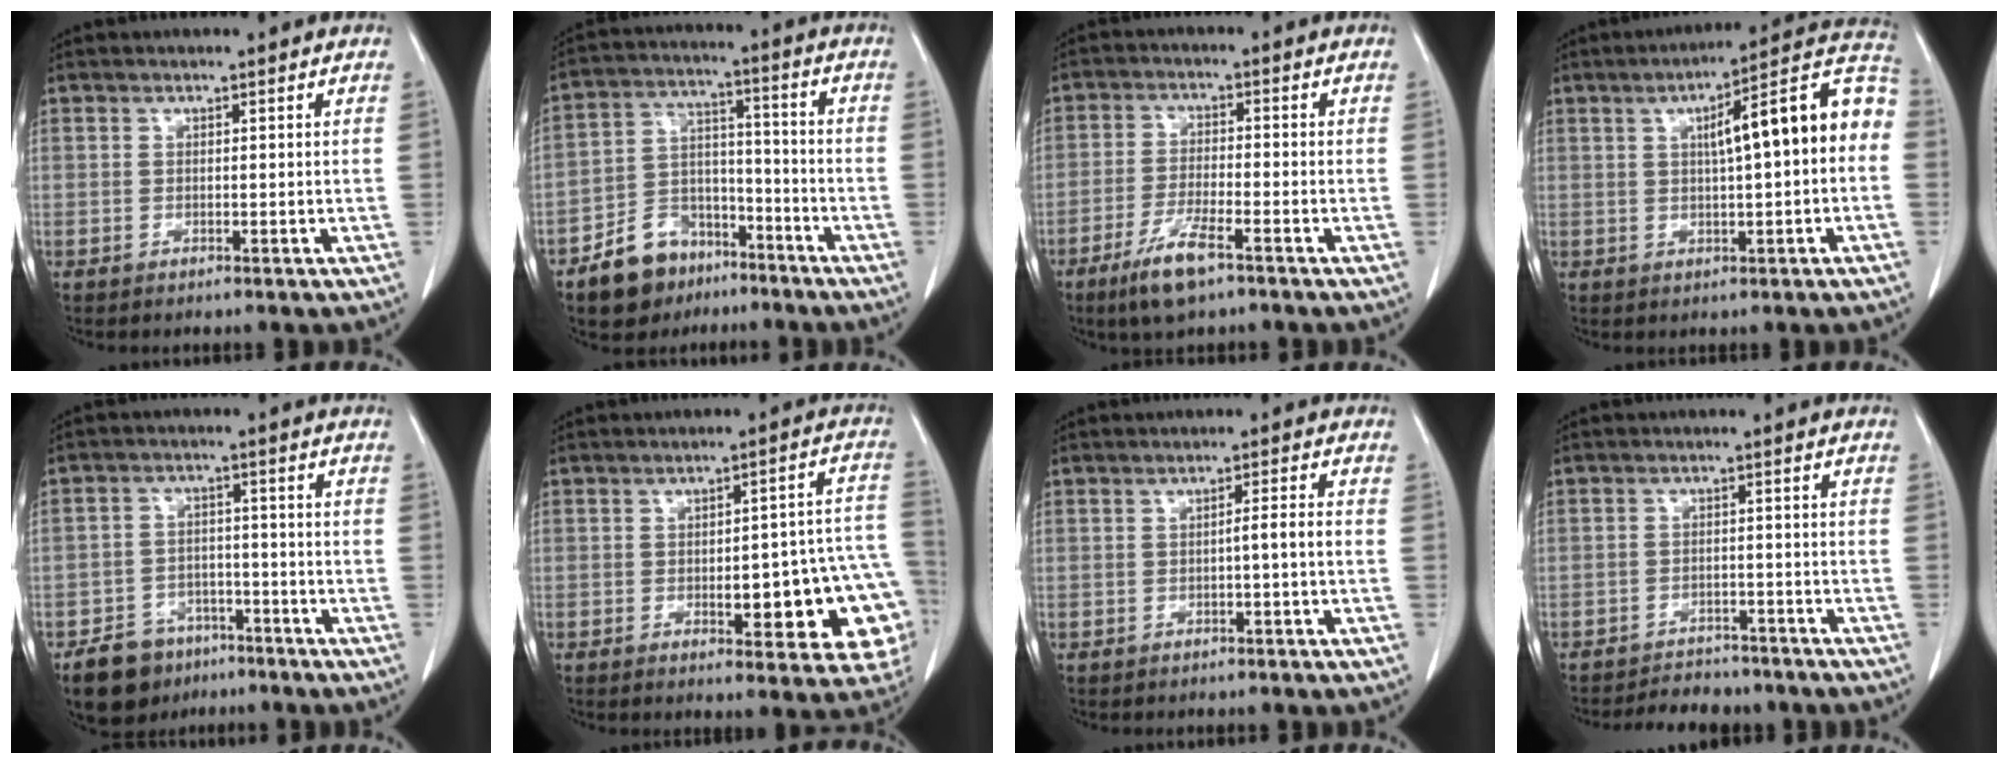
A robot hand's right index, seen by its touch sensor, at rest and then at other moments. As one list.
[{"total": 10.5, "force": [-7.2, 6.8, 3.6], "torque": [-0.069, 0.026, -0.120]}, {"total": 7.2, "force": [-4.6, 1.1, 5.4], "torque": [-0.112, -0.013, -0.082]}, {"total": 13.2, "force": [1.3, 2.1, 13.0], "torque": [-0.176, 0.044, 0.015]}, {"total": 8.3, "force": [-5.9, 5.4, 2.1], "torque": [-0.035, 0.008, -0.092]}, {"total": 15.9, "force": [-3.7, 4.3, 14.9], "torque": [-0.107, 0.037, -0.028]}, {"total": 2.2, "force": [-0.7, -0.4, 2.0], "torque": [-0.029, 0.003, -0.012]}, {"total": 9.1, "force": [-8.2, 3.5, 1.9], "torque": [-0.024, 0.003, -0.102]}]